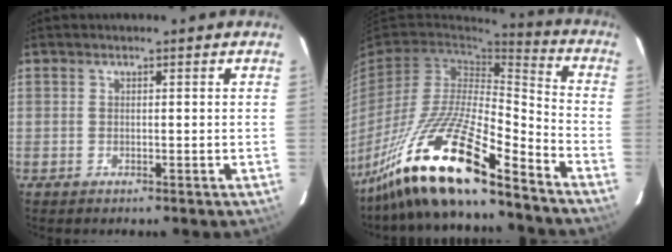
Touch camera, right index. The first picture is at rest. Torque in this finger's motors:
{"motor_torque": [1.14, -1.00, 1.05, 0.21]}